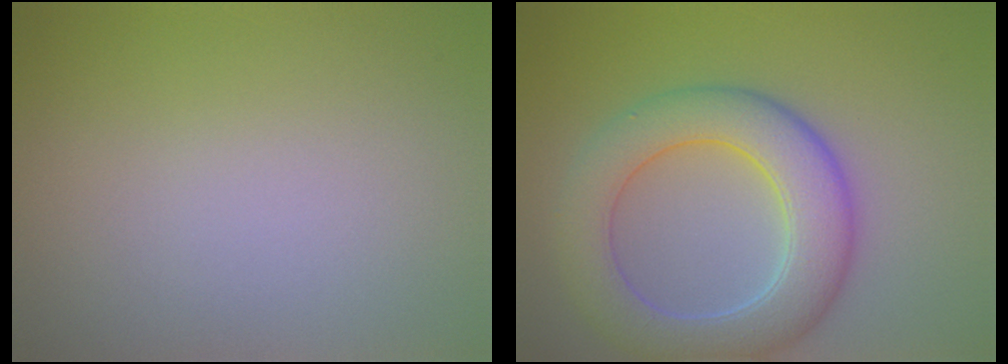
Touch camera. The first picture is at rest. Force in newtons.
{"total": 7.2, "press": 7.1, "slide": 0.6}